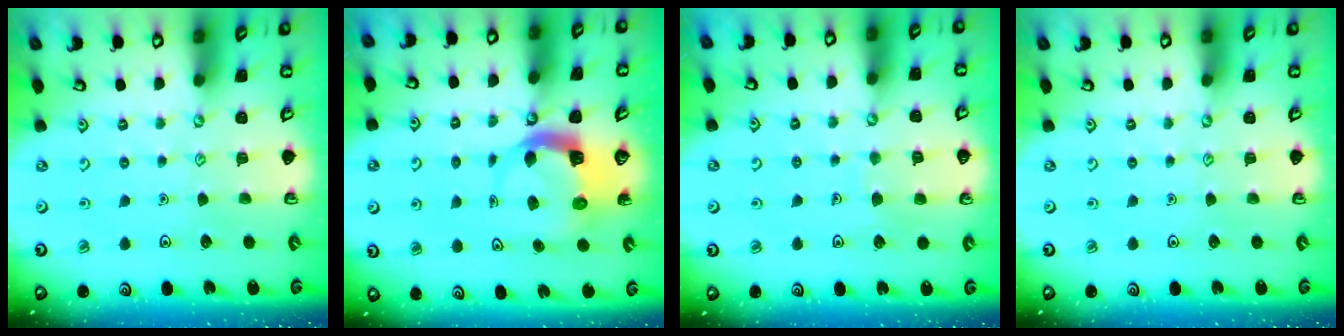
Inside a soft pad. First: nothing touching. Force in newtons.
{"total": 5.2, "press": 5.1, "slide": 0.6}
{"total": 5.1, "press": 5.0, "slide": 0.5}
{"total": 0.0}